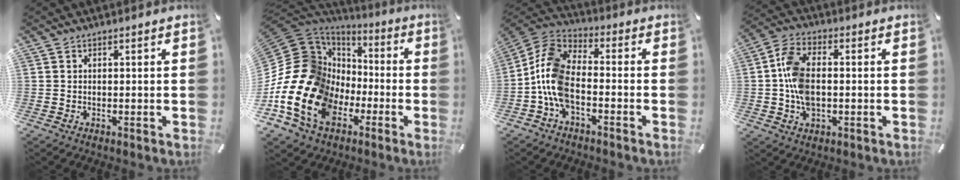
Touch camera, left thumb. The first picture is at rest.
{"total": 21.3, "force": [-5.5, 16.7, 12.0], "torque": [-0.273, -0.007, -0.077]}
{"total": 10.7, "force": [-4.3, 6.4, 7.5], "torque": [-0.181, -0.003, -0.086]}
{"total": 9.0, "force": [-0.6, 5.5, 7.1], "torque": [-0.156, 0.005, -0.012]}